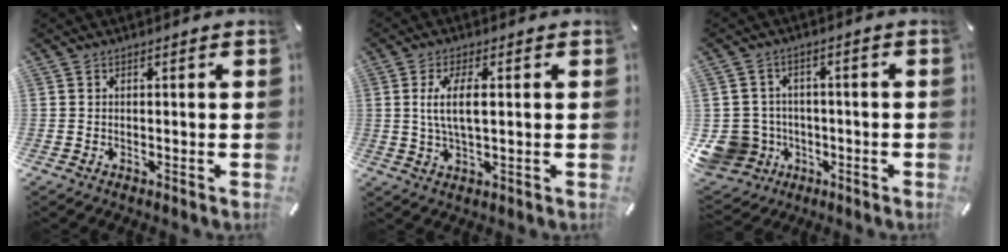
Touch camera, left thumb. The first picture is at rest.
{"total": 7.4, "force": [1.2, 2.6, 6.9], "torque": [-0.148, 0.002, 0.016]}
{"total": 10.0, "force": [-3.0, 9.1, 2.6], "torque": [-0.072, 0.021, -0.049]}